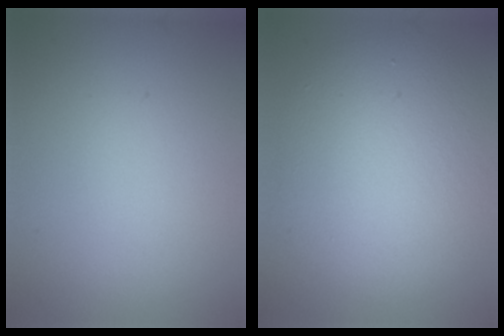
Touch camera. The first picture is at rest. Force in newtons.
{"total": 7.9, "press": 7.9, "slide": 0.4}